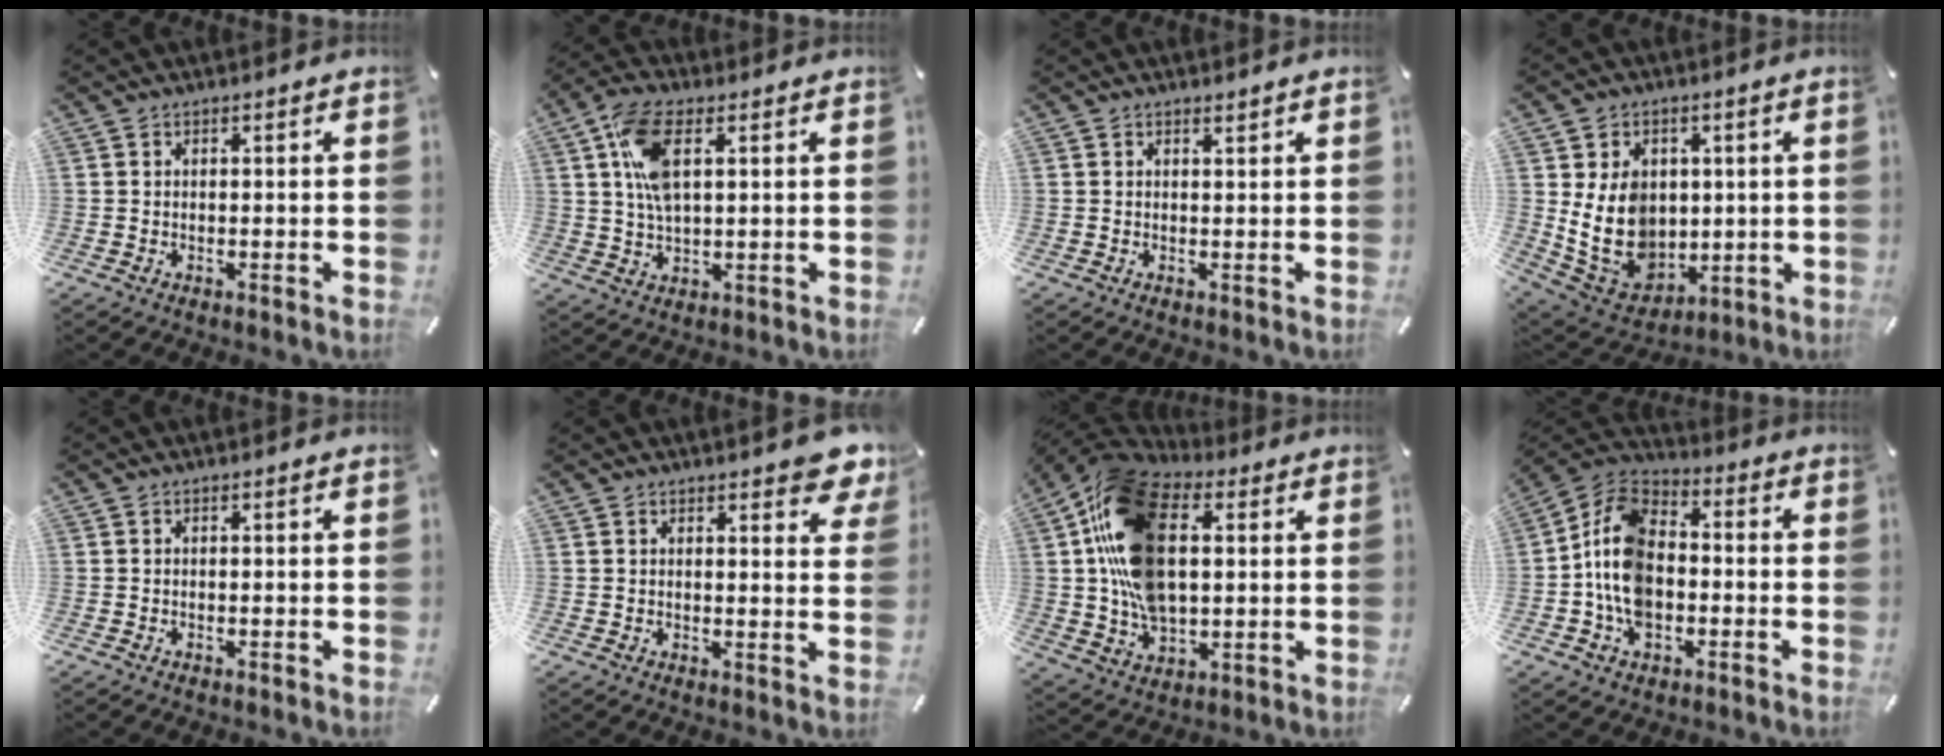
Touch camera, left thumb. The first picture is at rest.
{"total": 10.1, "force": [3.0, 4.8, 8.4], "torque": [-0.187, 0.001, 0.052]}
{"total": 0.7, "force": [0.6, 0.1, 0.3], "torque": [-0.008, -0.003, 0.012]}
{"total": 13.0, "force": [1.3, 10.9, 7.1], "torque": [-0.157, -0.018, 0.029]}
{"total": 0.0}
{"total": 5.9, "force": [4.8, 1.7, 3.0], "torque": [-0.033, -0.033, 0.080]}
{"total": 22.7, "force": [4.6, 14.7, 16.7], "torque": [-0.350, -0.002, 0.080]}
{"total": 13.3, "force": [-2.8, 9.5, 8.8], "torque": [-0.213, 0.014, -0.056]}